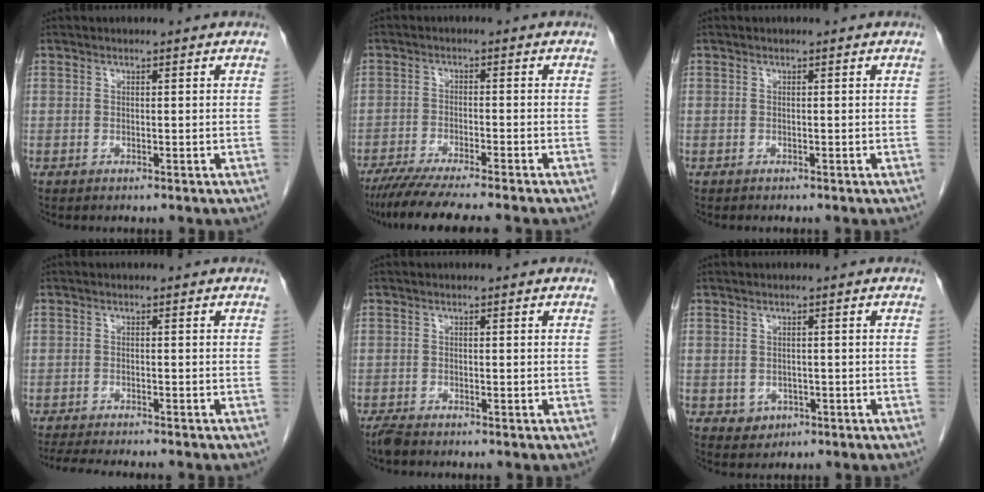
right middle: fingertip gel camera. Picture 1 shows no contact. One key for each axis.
{"total": 10.4, "fx": -8.9, "fy": -0.5, "fz": 5.3, "tx": -0.066, "ty": -0.029, "tz": -0.140}
{"total": 0.0}
{"total": 9.6, "fx": -8.5, "fy": 0.9, "fz": 4.3, "tx": -0.058, "ty": -0.015, "tz": -0.122}
{"total": 1.8, "fx": -1.6, "fy": 0.3, "fz": 0.8, "tx": -0.024, "ty": -0.006, "tz": -0.031}
{"total": 2.2, "fx": -0.8, "fy": 1.9, "fz": 0.7, "tx": -0.007, "ty": 0.004, "tz": -0.002}